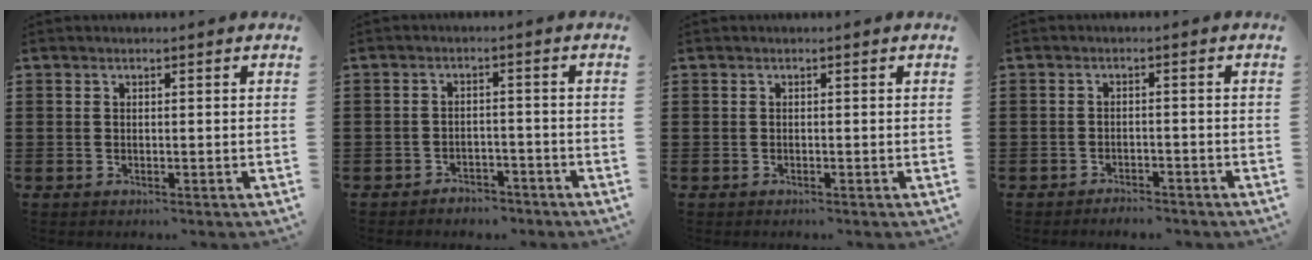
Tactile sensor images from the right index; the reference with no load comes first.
{"total": 2.7, "force": [-2.6, 0.7, 0.1], "torque": [-0.009, 0.002, -0.055]}
{"total": 0.0}
{"total": 2.0, "force": [-2.0, 0.3, 0.0], "torque": [-0.008, 0.000, -0.043]}